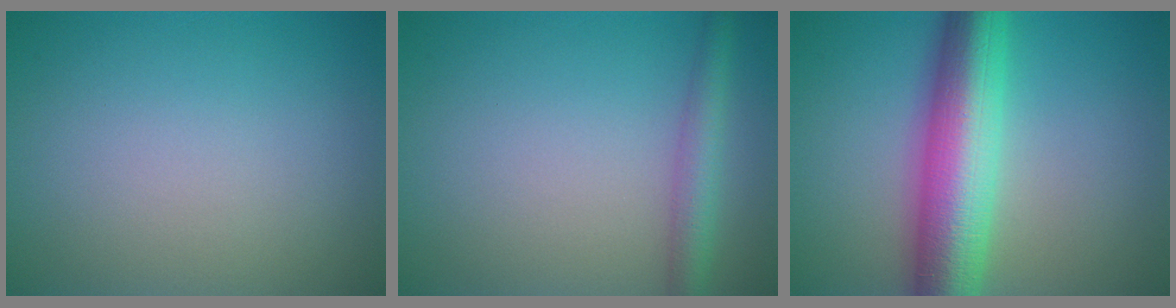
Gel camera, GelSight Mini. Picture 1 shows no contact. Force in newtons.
{"total": 2.9, "press": 2.9, "slide": 0.1}
{"total": 9.9, "press": 9.9, "slide": 0.0}